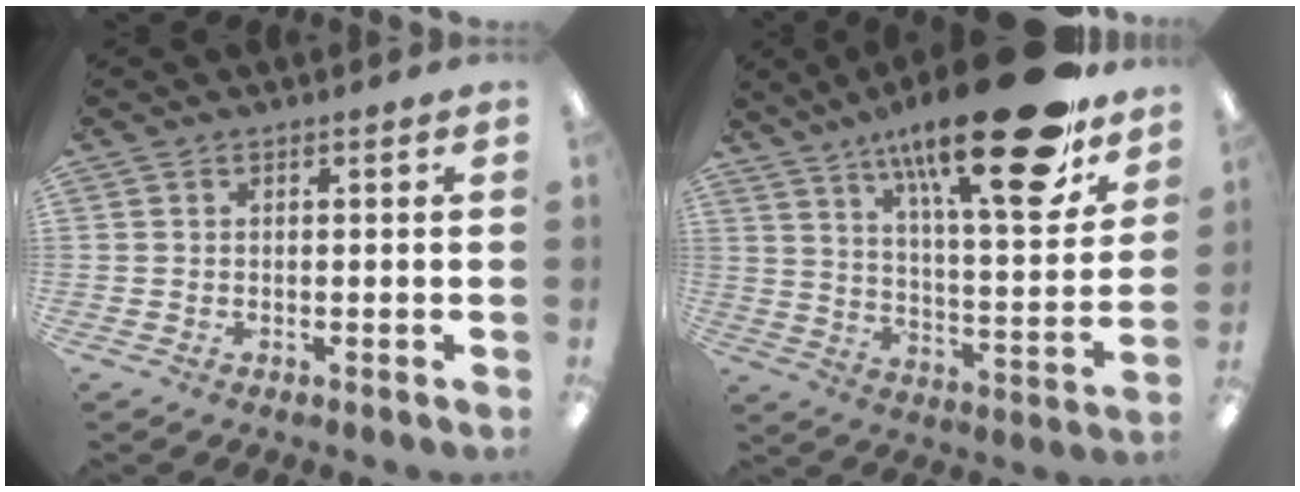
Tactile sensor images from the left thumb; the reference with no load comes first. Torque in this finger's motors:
{"motor_torque": [1.31, 0.55, 2.18, -0.58, 0.47]}